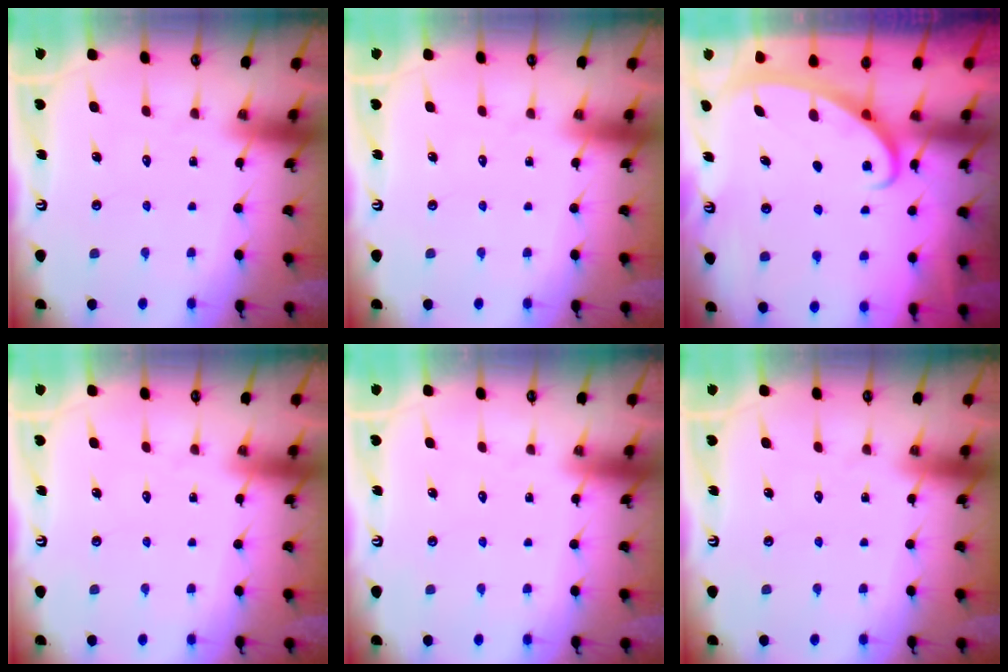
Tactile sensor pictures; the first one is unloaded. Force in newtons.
{"total": 0.0}
{"total": 2.7, "press": 2.6, "slide": 0.4}
{"total": 0.0}
{"total": 0.0}
{"total": 0.0}